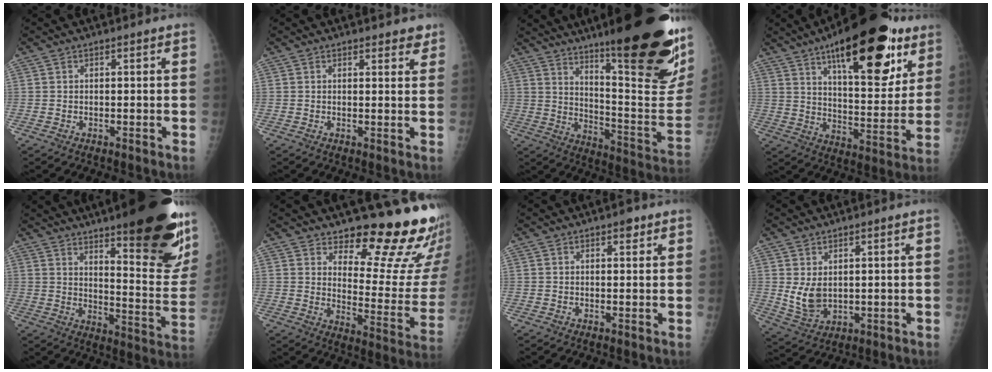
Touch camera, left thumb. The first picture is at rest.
{"total": 2.7, "force": [2.1, 1.1, 1.2], "torque": [0.007, -0.009, 0.022]}
{"total": 31.7, "force": [18.1, 6.7, 25.1], "torque": [-0.273, -0.071, 0.271]}
{"total": 27.1, "force": [15.0, 10.2, 20.1], "torque": [-0.256, -0.042, 0.227]}
{"total": 26.9, "force": [16.9, 5.9, 20.1], "torque": [-0.232, -0.087, 0.232]}
{"total": 17.6, "force": [14.7, 4.5, 8.4], "torque": [-0.061, -0.150, 0.186]}
{"total": 1.9, "force": [1.1, 0.8, 1.2], "torque": [-0.010, -0.003, 0.013]}
{"total": 6.1, "force": [1.1, 4.0, 4.4], "torque": [-0.071, -0.017, 0.036]}